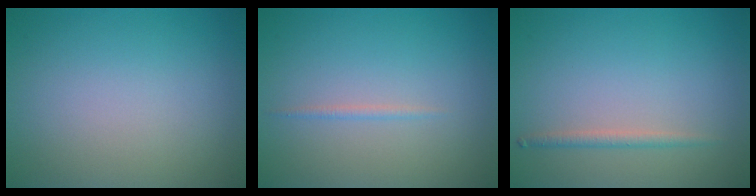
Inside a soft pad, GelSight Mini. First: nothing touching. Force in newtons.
{"total": 0.7, "press": 0.7, "slide": 0.1}
{"total": 1.2, "press": 1.2, "slide": 0.0}